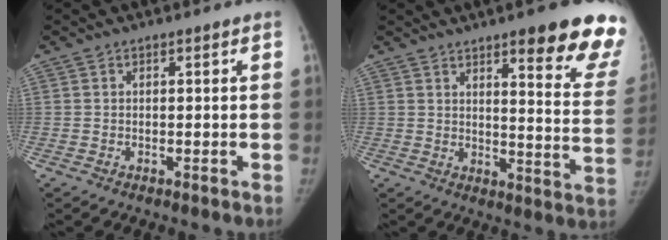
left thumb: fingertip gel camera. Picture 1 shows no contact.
{"total": 17.8, "force": [11.9, 3.0, 12.9], "torque": [-0.133, -0.065, 0.142]}